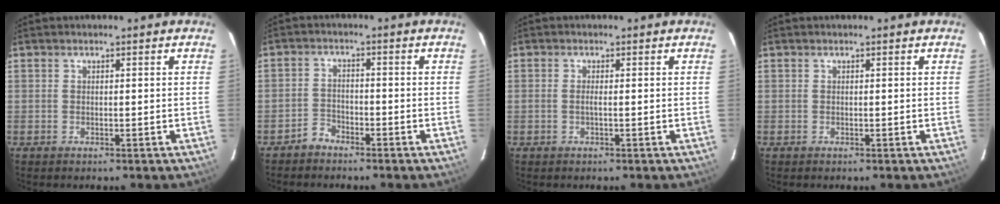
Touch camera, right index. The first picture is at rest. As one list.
[{"total": 2.7, "force": [-2.4, 1.4, 0.1], "torque": [-0.004, 0.009, -0.044]}, {"total": 1.0, "force": [-0.3, -0.1, 0.9], "torque": [-0.018, 0.001, -0.007]}, {"total": 0.0}]